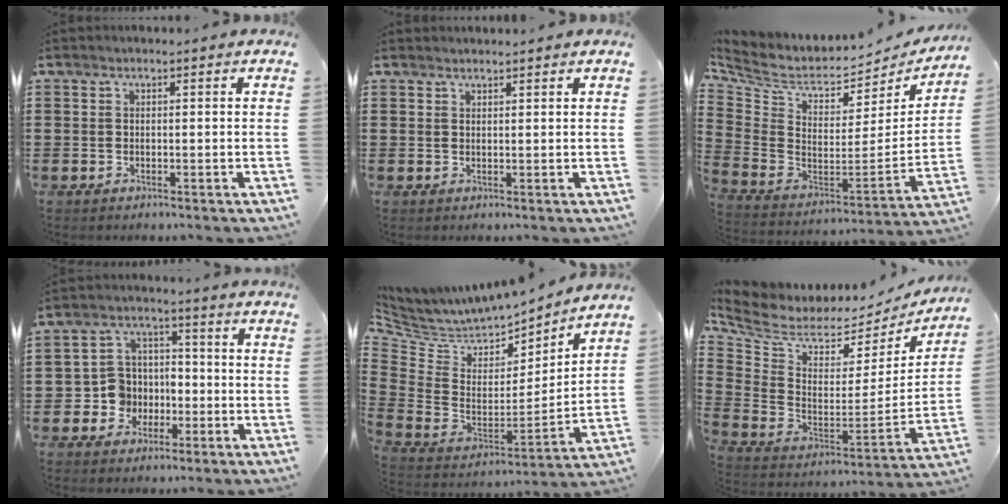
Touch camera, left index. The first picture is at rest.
{"total": 1.1, "force": [1.1, 0.1, 0.0], "torque": [-0.002, -0.001, 0.022]}
{"total": 4.8, "force": [3.4, 2.5, 2.2], "torque": [-0.070, -0.044, 0.055]}
{"total": 6.5, "force": [-1.8, 6.1, 1.6], "torque": [-0.062, 0.014, -0.034]}
{"total": 4.9, "force": [4.6, 1.9, 0.3], "torque": [-0.044, -0.054, 0.077]}
{"total": 5.2, "force": [4.3, 2.3, 1.8], "torque": [-0.068, -0.050, 0.071]}